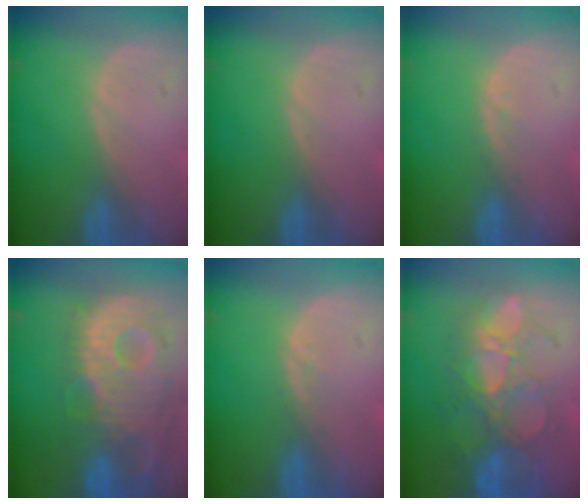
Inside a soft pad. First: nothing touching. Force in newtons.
{"total": 0.0}
{"total": 1.0, "press": 1.0, "slide": 0.2}
{"total": 13.4, "press": 11.6, "slide": 6.6}
{"total": 1.0, "press": 1.0, "slide": 0.2}
{"total": 10.5, "press": 9.3, "slide": 4.8}